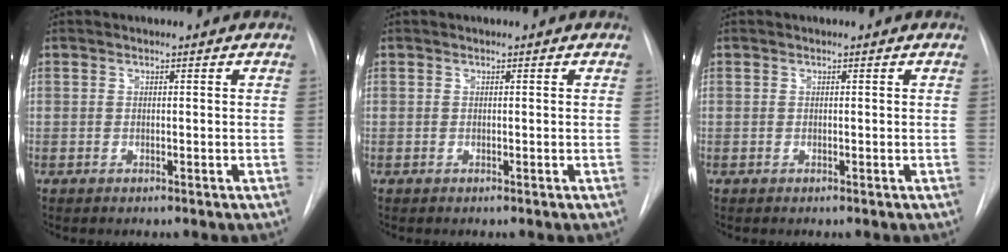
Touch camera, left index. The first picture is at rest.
{"total": 0.0}
{"total": 0.0}